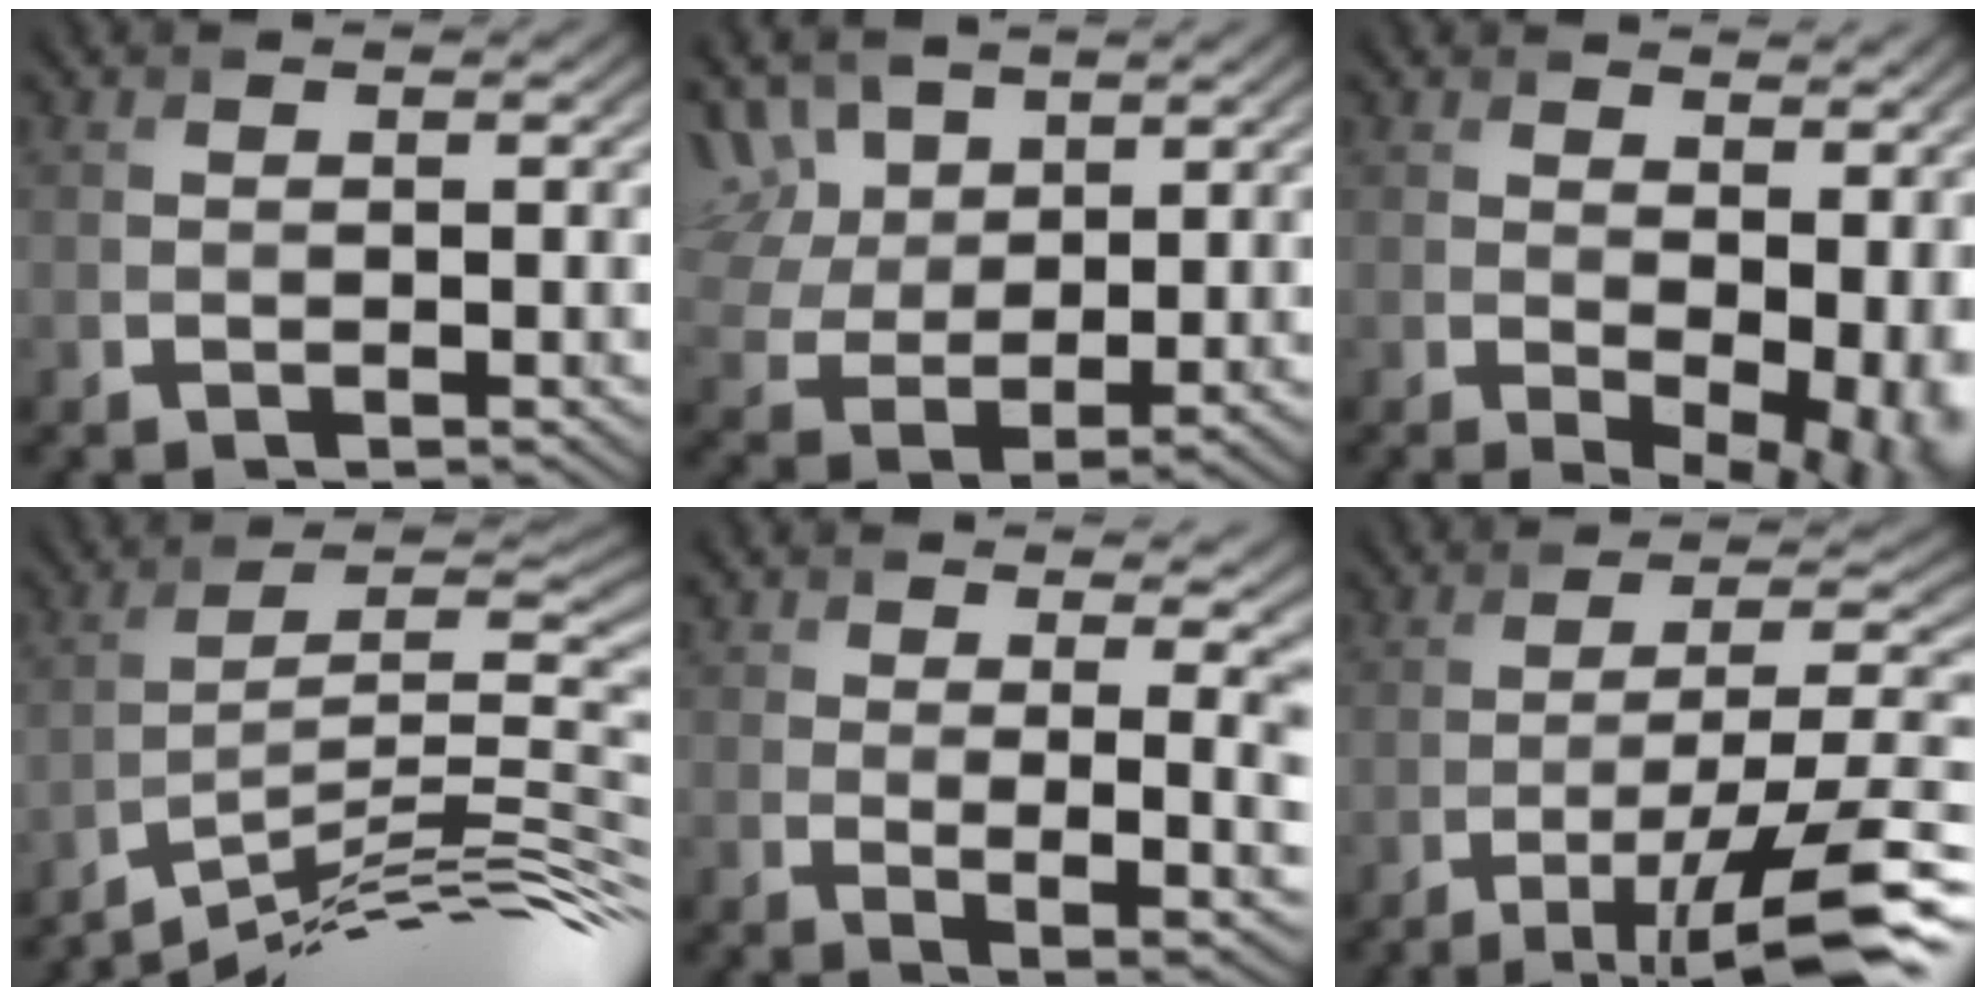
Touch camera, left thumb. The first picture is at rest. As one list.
[{"total": 10.1, "force": [6.1, 5.6, 5.8], "torque": [-0.156, 0.017, 0.117]}, {"total": 10.3, "force": [1.2, 6.1, 8.2], "torque": [-0.104, -0.025, 0.059]}, {"total": 12.4, "force": [-8.0, 2.2, 9.2], "torque": [-0.146, 0.010, -0.137]}, {"total": 10.3, "force": [3.6, 4.1, 8.8], "torque": [-0.125, 0.016, 0.066]}, {"total": 12.7, "force": [-7.3, 2.5, 10.1], "torque": [-0.160, 0.004, -0.113]}]